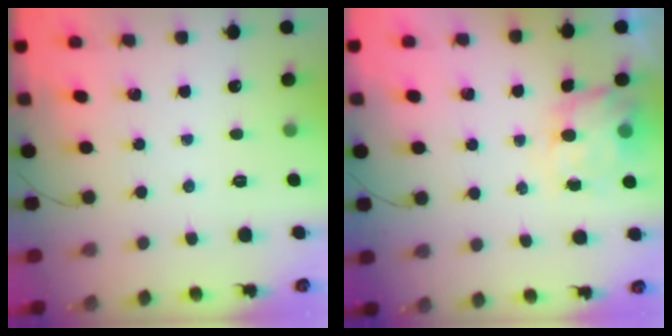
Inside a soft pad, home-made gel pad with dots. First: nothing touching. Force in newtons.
{"total": 5.1, "press": 5.0, "slide": 1.3}